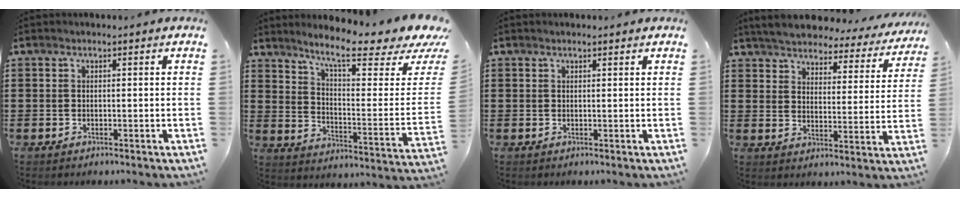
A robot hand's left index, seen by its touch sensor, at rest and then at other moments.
{"total": 9.7, "force": [7.7, 0.7, 5.9], "torque": [-0.120, -0.056, 0.125]}
{"total": 0.7, "force": [0.5, 0.1, 0.4], "torque": [-0.009, -0.001, 0.011]}
{"total": 4.6, "force": [4.6, 0.3, 0.7], "torque": [-0.040, -0.036, 0.076]}